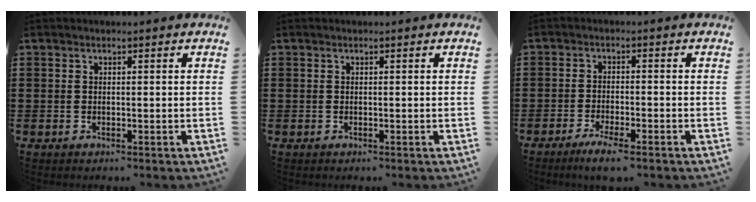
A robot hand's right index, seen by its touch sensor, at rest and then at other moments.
{"total": 0.0}
{"total": 3.0, "force": [-2.6, 0.0, 1.6], "torque": [-0.034, -0.002, -0.050]}